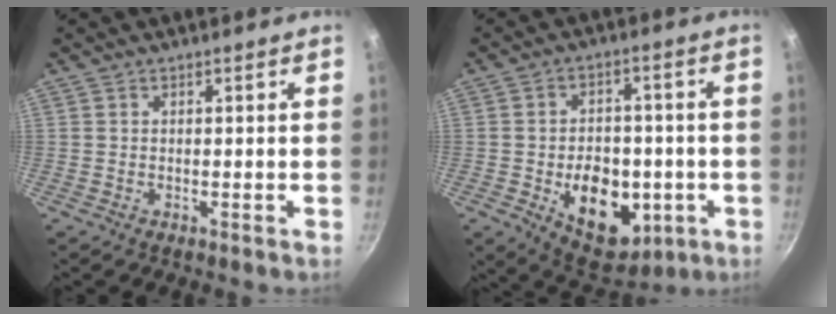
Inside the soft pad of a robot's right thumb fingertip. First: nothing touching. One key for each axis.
{"total": 15.6, "fx": -3.6, "fy": 10.7, "fz": 10.8, "tx": -0.109, "ty": 0.009, "tz": -0.036}